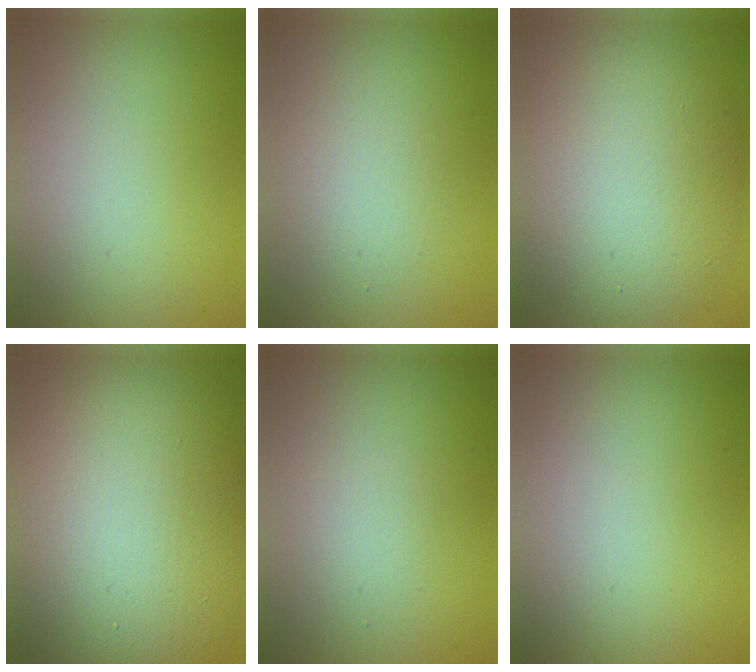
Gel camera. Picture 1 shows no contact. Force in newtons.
{"total": 2.0, "press": 2.0, "slide": 0.1}
{"total": 9.7, "press": 9.6, "slide": 0.8}
{"total": 16.9, "press": 16.8, "slide": 1.4}
{"total": 1.4, "press": 1.4, "slide": 0.1}
{"total": 0.0}